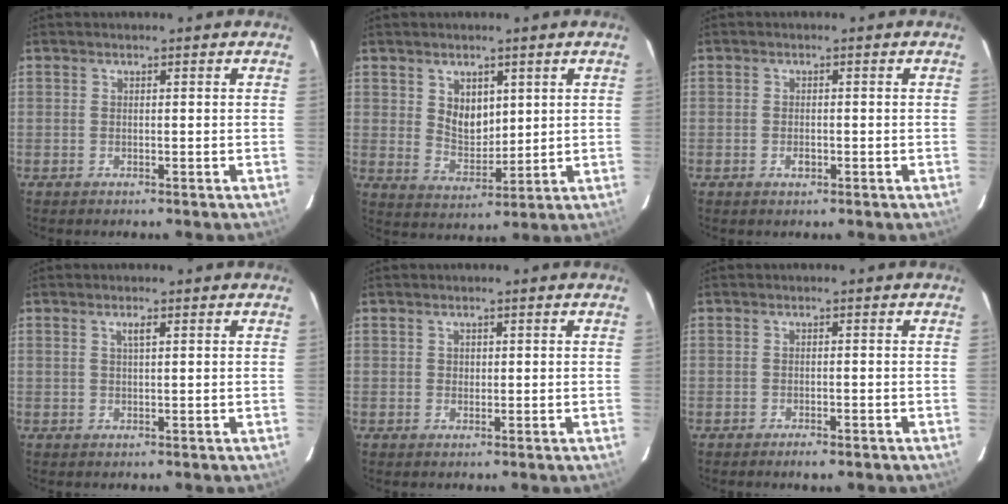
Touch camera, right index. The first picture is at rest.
{"total": 6.5, "force": [2.5, 4.6, 3.9], "torque": [-0.063, -0.001, 0.054]}
{"total": 1.7, "force": [-0.8, 1.1, 1.0], "torque": [-0.020, 0.001, -0.013]}
{"total": 1.4, "force": [0.6, 0.2, 1.2], "torque": [-0.020, 0.003, 0.010]}
{"total": 1.0, "force": [0.1, 1.0, 0.2], "torque": [0.002, 0.003, 0.001]}
{"total": 2.9, "force": [-2.2, 1.0, 1.7], "torque": [-0.038, -0.006, -0.034]}